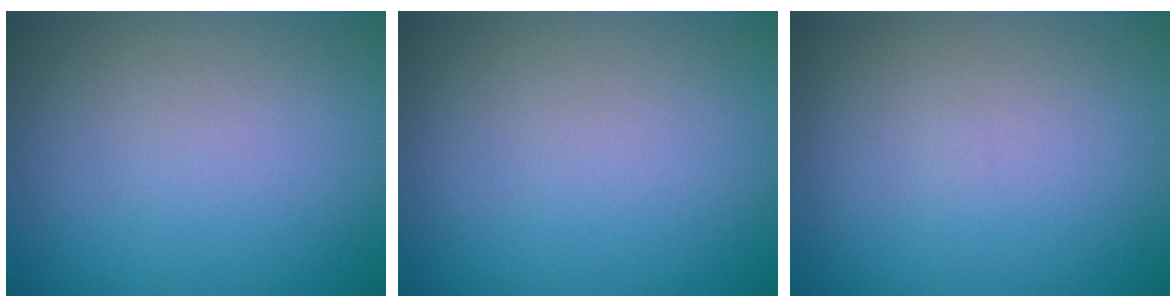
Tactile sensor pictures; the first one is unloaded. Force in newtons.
{"total": 0.0}
{"total": 0.0}